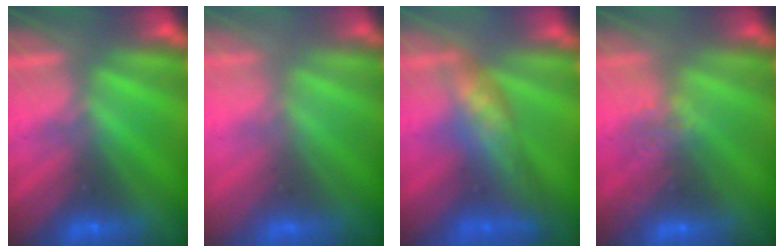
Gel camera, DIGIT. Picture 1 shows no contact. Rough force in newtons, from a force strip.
{"total": 2.9}
{"total": 9.4}
{"total": 2.8}